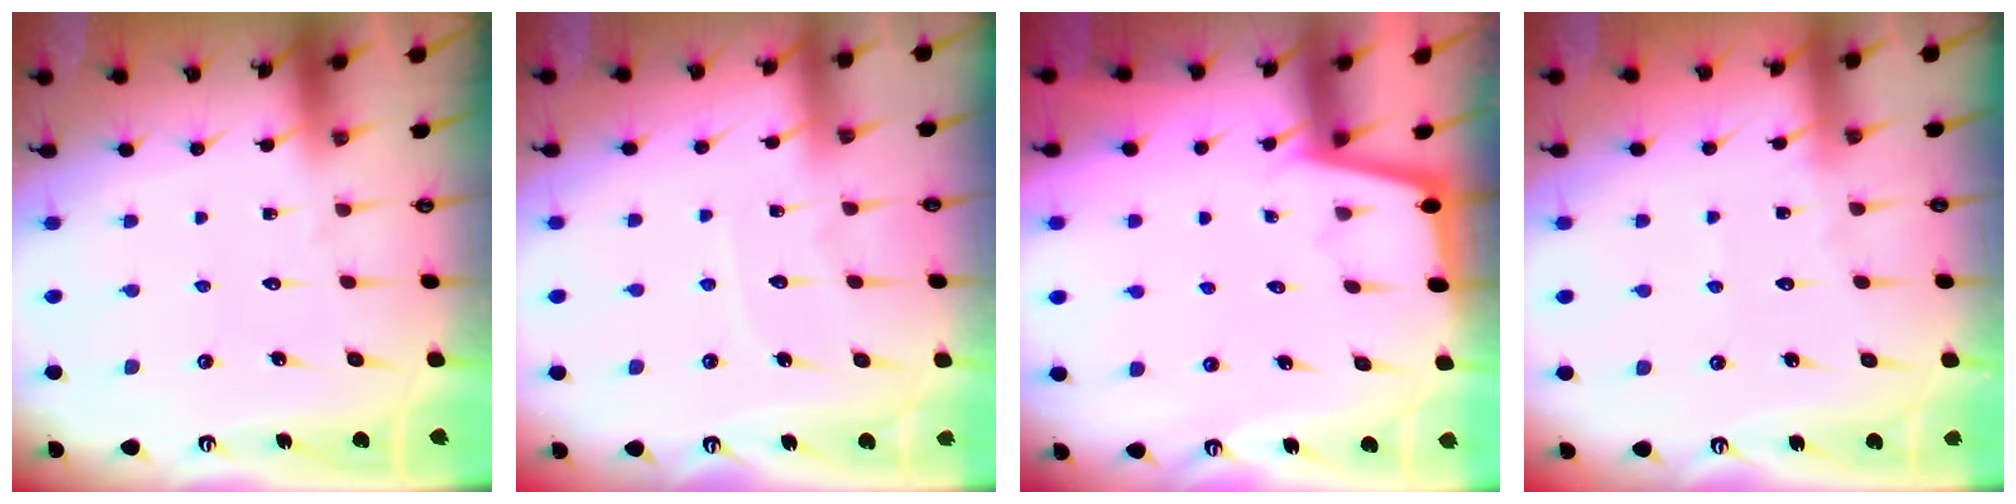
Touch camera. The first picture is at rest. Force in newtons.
{"total": 4.3, "press": 4.3, "slide": 0.3}
{"total": 1.7, "press": 1.7, "slide": 0.2}
{"total": 5.8, "press": 5.8, "slide": 0.7}